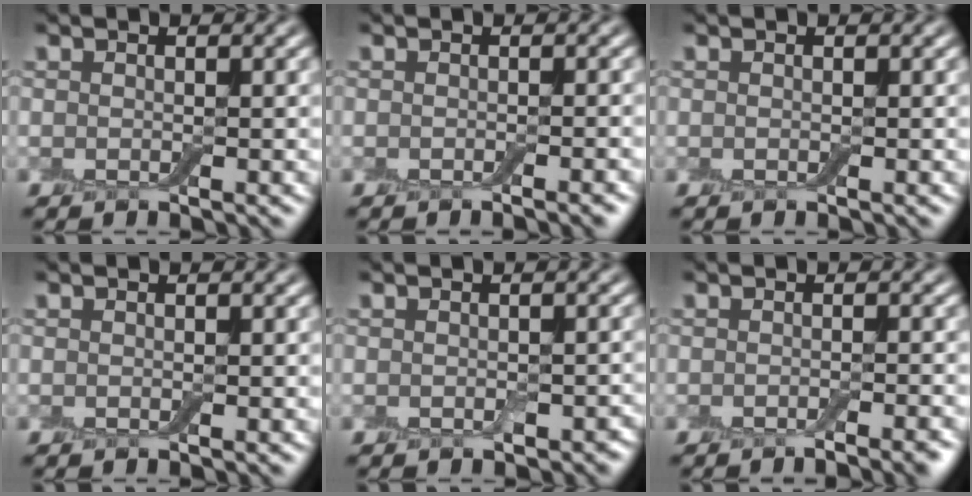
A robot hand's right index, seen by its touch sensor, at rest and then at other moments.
{"total": 1.4, "force": [-0.8, 0.2, 1.1], "torque": [-0.007, 0.002, -0.012]}
{"total": 0.0}
{"total": 0.0}
{"total": 1.3, "force": [-0.5, 0.8, 0.9], "torque": [-0.015, -0.006, -0.006]}
{"total": 2.6, "force": [-1.7, 0.5, 1.9], "torque": [-0.017, 0.001, -0.026]}